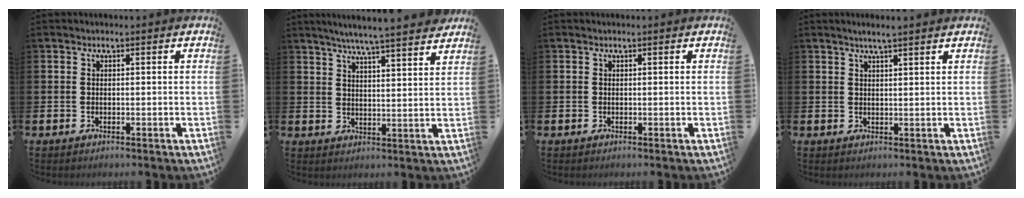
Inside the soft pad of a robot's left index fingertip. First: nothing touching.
{"total": 6.2, "force": [5.8, -0.5, 1.9], "torque": [-0.040, -0.039, 0.097]}
{"total": 0.0}
{"total": 2.5, "force": [2.3, -0.1, 1.1], "torque": [-0.022, -0.002, 0.041]}